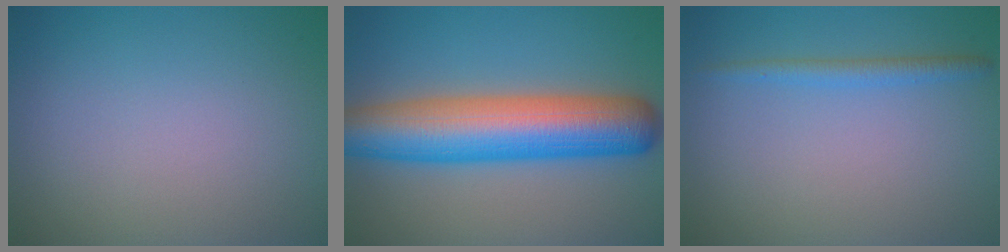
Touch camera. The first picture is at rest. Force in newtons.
{"total": 10.1, "press": 10.1, "slide": 0.3}
{"total": 1.6, "press": 1.6, "slide": 0.1}